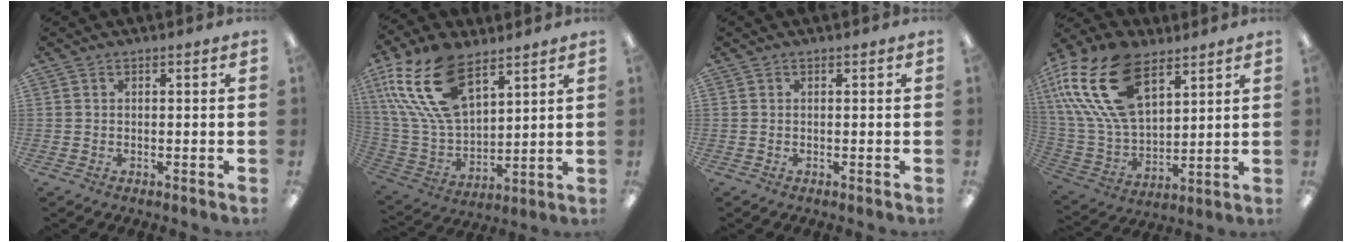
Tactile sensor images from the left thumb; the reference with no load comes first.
{"total": 21.7, "force": [11.6, 11.9, 13.9], "torque": [-0.319, -0.046, 0.212]}
{"total": 0.0}
{"total": 23.5, "force": [11.4, 13.4, 15.5], "torque": [-0.342, -0.045, 0.204]}